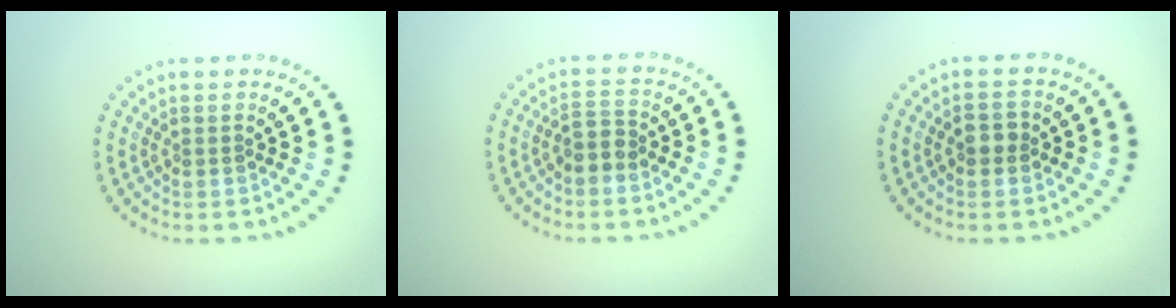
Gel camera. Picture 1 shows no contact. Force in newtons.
{"total": 1.8, "press": 1.5, "slide": 0.9}
{"total": 1.7, "press": 1.7, "slide": 0.1}